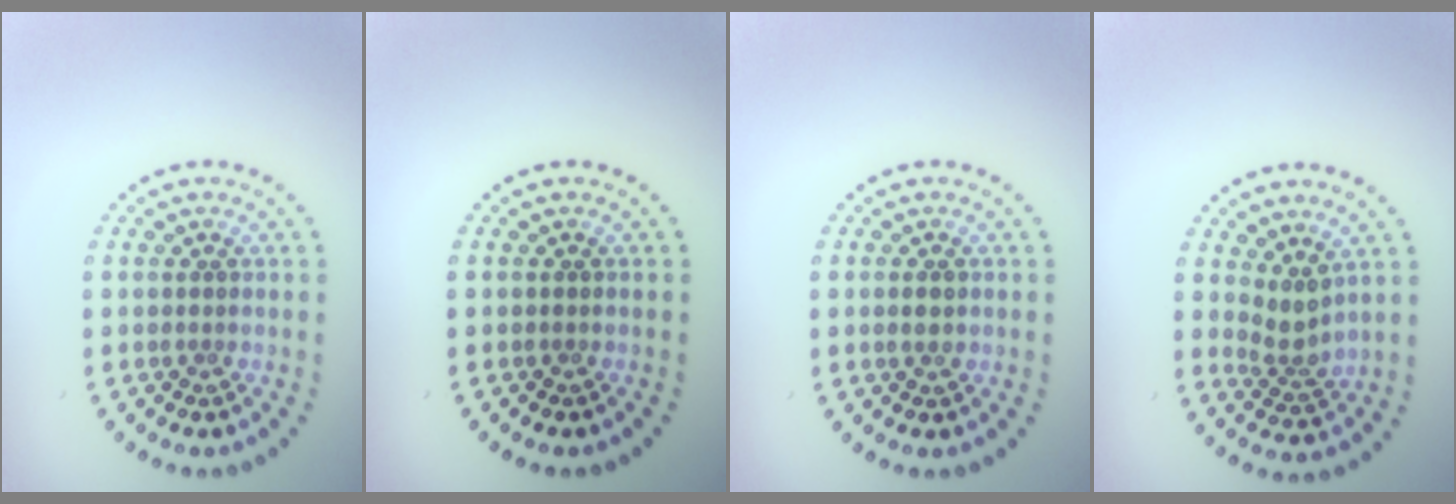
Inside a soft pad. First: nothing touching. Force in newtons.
{"total": 0.0}
{"total": 1.1, "press": 1.1, "slide": 0.1}
{"total": 2.2, "press": 1.6, "slide": 1.5}